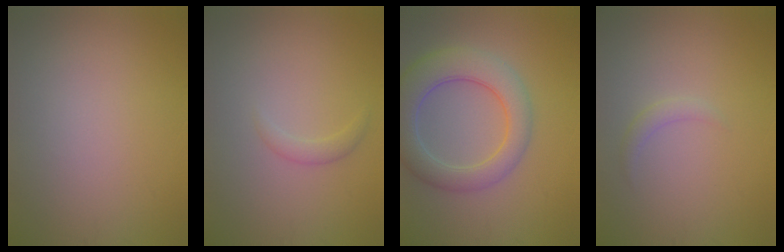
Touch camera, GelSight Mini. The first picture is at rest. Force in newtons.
{"total": 1.2, "press": 1.1, "slide": 0.2}
{"total": 6.6, "press": 6.5, "slide": 0.6}
{"total": 1.1, "press": 1.1, "slide": 0.1}